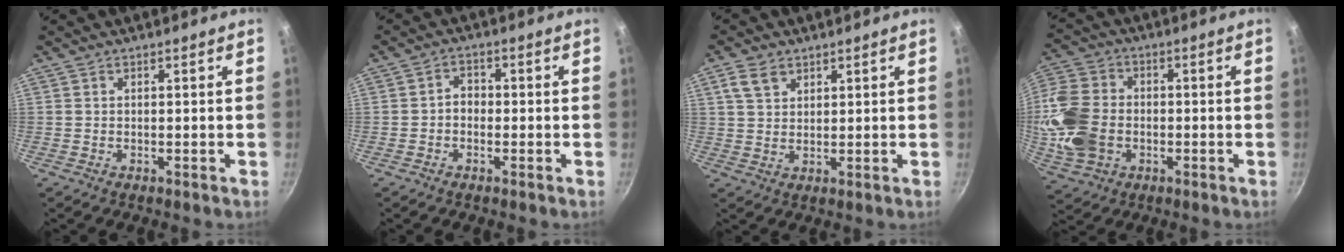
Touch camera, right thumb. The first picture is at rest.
{"total": 2.7, "force": [-0.7, 2.1, 1.5], "torque": [-0.010, 0.013, -0.015]}
{"total": 5.0, "force": [2.7, 3.3, 2.6], "torque": [-0.035, -0.005, 0.055]}
{"total": 14.9, "force": [-2.0, 11.3, 9.5], "torque": [-0.191, 0.015, -0.042]}